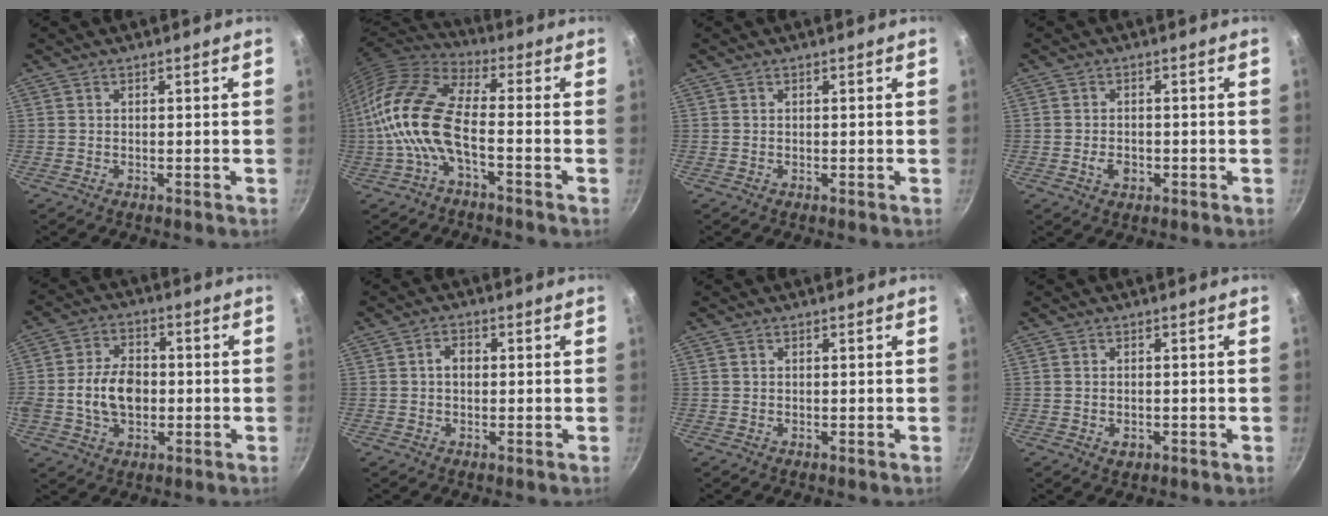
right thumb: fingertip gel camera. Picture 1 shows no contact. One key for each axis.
{"total": 14.4, "fx": -3.5, "fy": 6.0, "fz": 12.5, "tx": -0.259, "ty": 0.035, "tz": -0.088}
{"total": 0.0}
{"total": 3.0, "fx": -0.9, "fy": 2.1, "fz": 1.9, "tx": -0.028, "ty": 0.005, "tz": -0.015}
{"total": 10.4, "fx": -1.0, "fy": 7.2, "fz": 7.4, "tx": -0.115, "ty": 0.017, "tz": -0.026}
{"total": 2.7, "fx": 0.1, "fy": 2.0, "fz": 1.8, "tx": -0.020, "ty": 0.009, "tz": 0.000}
{"total": 0.0}
{"total": 1.7, "fx": -0.5, "fy": 1.2, "fz": 1.1, "tx": -0.019, "ty": -0.002, "tz": -0.008}